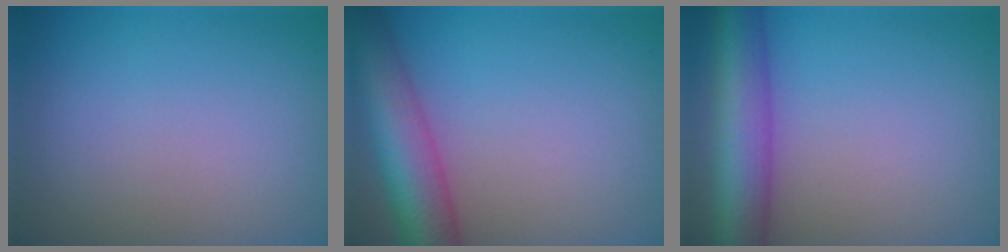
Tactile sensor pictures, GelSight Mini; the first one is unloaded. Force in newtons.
{"total": 8.2, "press": 8.2, "slide": 0.3}
{"total": 8.3, "press": 8.3, "slide": 0.4}